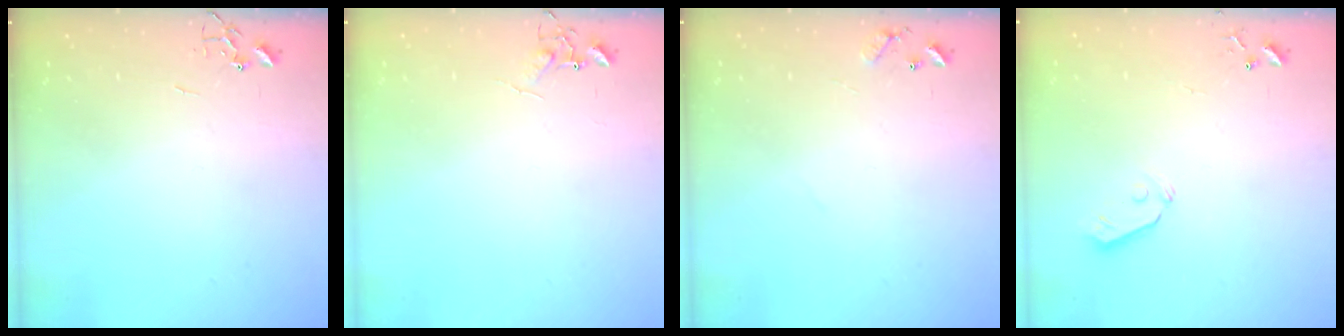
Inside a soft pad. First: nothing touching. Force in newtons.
{"total": 5.2, "press": 5.2, "slide": 0.6}
{"total": 7.2, "press": 7.2, "slide": 0.5}
{"total": 5.5, "press": 5.4, "slide": 0.6}